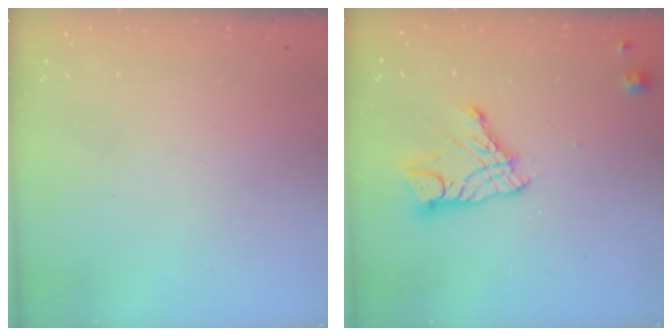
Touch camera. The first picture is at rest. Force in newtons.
{"total": 11.2, "press": 11.1, "slide": 0.9}